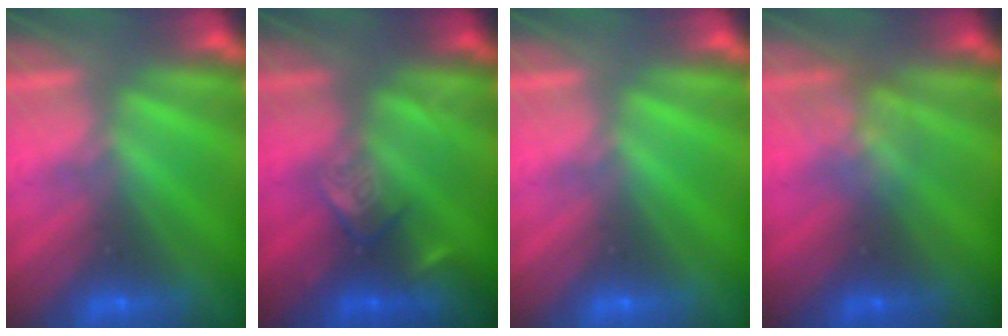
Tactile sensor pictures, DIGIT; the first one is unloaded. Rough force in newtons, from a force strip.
{"total": 2.4}
{"total": 0.0}
{"total": 2.5}